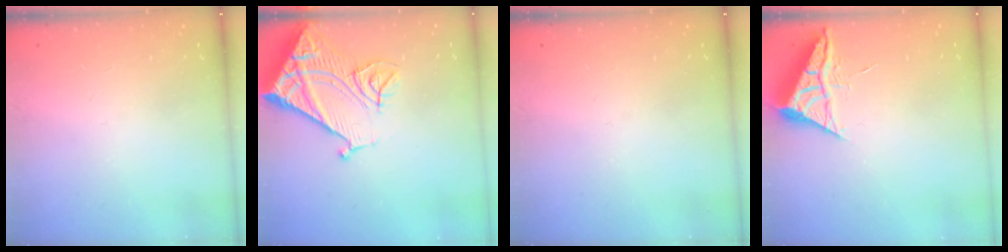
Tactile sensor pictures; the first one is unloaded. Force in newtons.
{"total": 18.4, "press": 18.3, "slide": 2.4}
{"total": 0.0}
{"total": 6.0, "press": 5.9, "slide": 0.4}